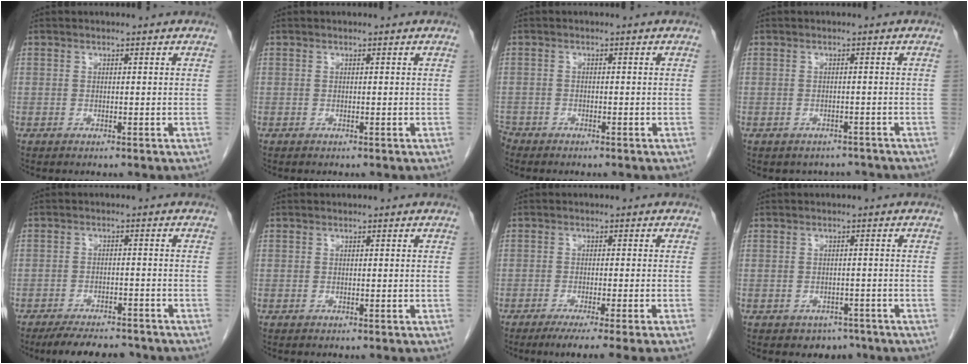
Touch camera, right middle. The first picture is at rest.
{"total": 0.0}
{"total": 2.1, "force": [-1.9, 0.8, 0.1], "torque": [0.000, -0.002, -0.034]}
{"total": 3.9, "force": [-3.4, 1.9, -0.1], "torque": [0.005, 0.010, -0.042]}
{"total": 9.1, "force": [-8.1, 2.4, 3.4], "torque": [-0.046, -0.004, -0.117]}
{"total": 0.0}
{"total": 8.2, "force": [-6.4, -1.5, 5.0], "torque": [-0.050, -0.020, -0.095]}
{"total": 2.9, "force": [-2.1, 2.0, 0.4], "torque": [-0.002, 0.008, -0.026]}